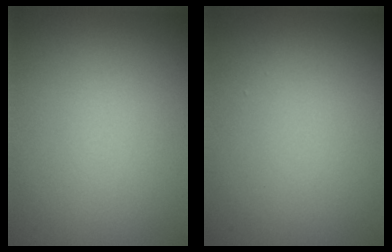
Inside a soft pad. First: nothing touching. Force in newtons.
{"total": 0.0}